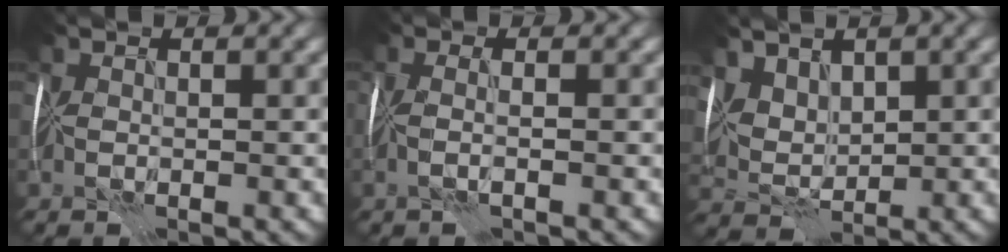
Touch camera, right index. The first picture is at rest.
{"total": 1.2, "force": [-0.5, -0.9, 0.7], "torque": [-0.017, -0.002, -0.010]}
{"total": 4.2, "force": [2.8, 2.6, 1.7], "torque": [-0.056, -0.004, 0.073]}